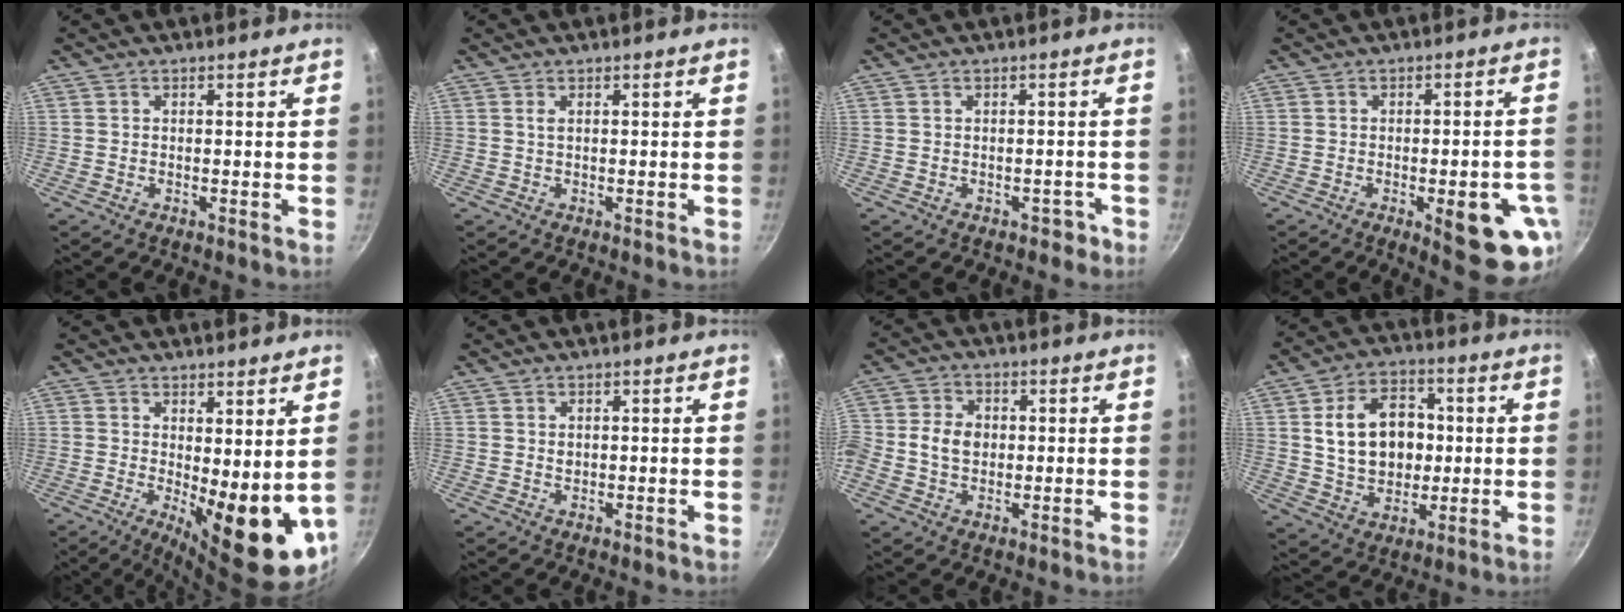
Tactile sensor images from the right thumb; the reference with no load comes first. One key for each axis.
{"total": 0.9, "fx": 0.3, "fy": 0.4, "fz": 0.7, "tx": -0.014, "ty": 0.001, "tz": 0.007}
{"total": 2.0, "fx": -1.1, "fy": 1.5, "fz": 0.7, "tx": 0.015, "ty": 0.025, "tz": 0.003}
{"total": 12.9, "fx": -4.2, "fy": 4.3, "fz": 11.4, "tx": -0.110, "ty": 0.009, "tz": -0.045}
{"total": 12.8, "fx": 0.6, "fy": 4.7, "fz": 11.9, "tx": -0.129, "ty": -0.029, "tz": 0.023}
{"total": 0.9, "fx": 0.3, "fy": 0.8, "fz": 0.4, "tx": -0.005, "ty": -0.001, "tz": 0.005}
{"total": 7.4, "fx": -0.3, "fy": 5.8, "fz": 4.5, "tx": -0.079, "ty": 0.015, "tz": -0.019}
{"total": 15.2, "fx": 1.5, "fy": 11.2, "fz": 10.1, "tx": -0.134, "ty": 0.012, "tz": 0.030}